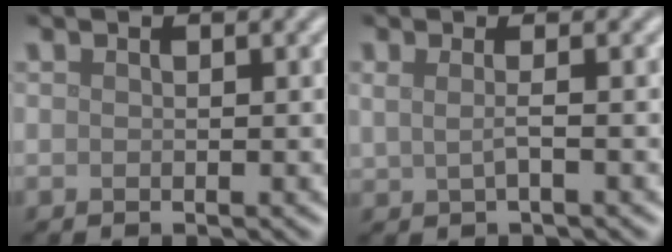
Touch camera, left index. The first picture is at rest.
{"total": 1.2, "force": [0.1, 0.4, 1.2], "torque": [-0.027, -0.004, 0.001]}